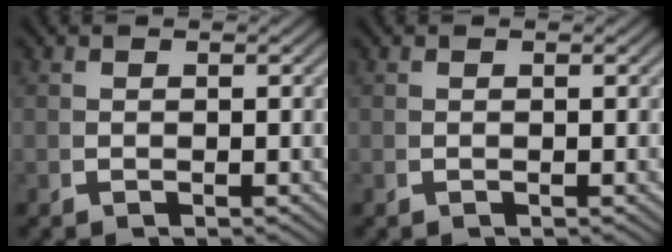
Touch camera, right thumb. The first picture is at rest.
{"total": 0.0}